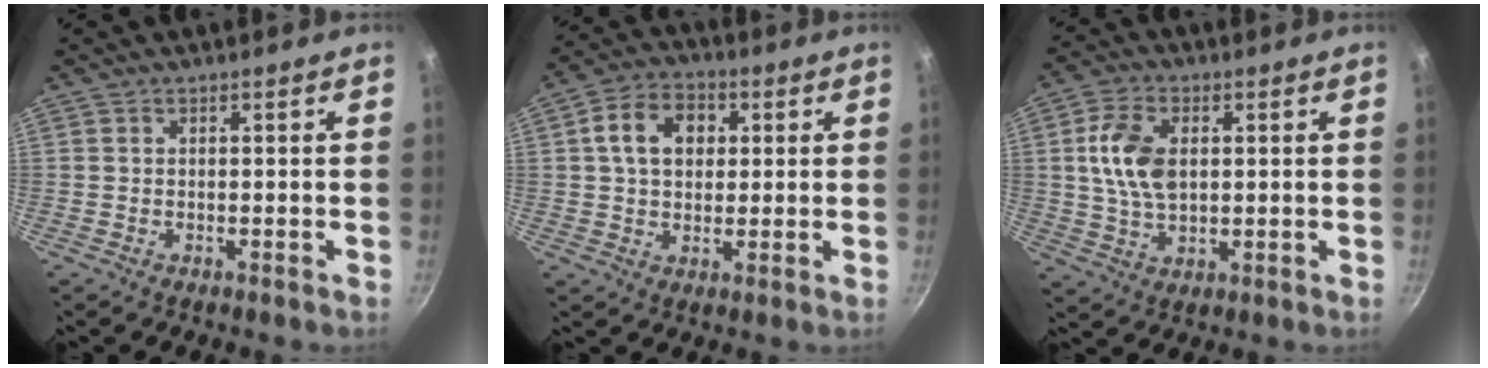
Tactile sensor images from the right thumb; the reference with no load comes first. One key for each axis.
{"total": 10.0, "fx": 2.3, "fy": 7.5, "fz": 6.2, "tx": -0.083, "ty": 0.013, "tz": 0.026}
{"total": 10.4, "fx": 1.6, "fy": 6.4, "fz": 7.9, "tx": -0.137, "ty": 0.002, "tz": 0.029}